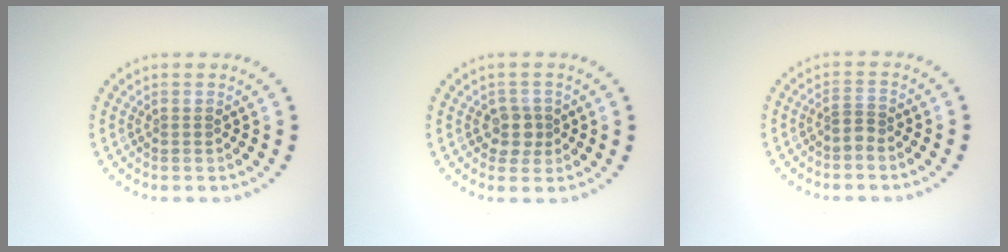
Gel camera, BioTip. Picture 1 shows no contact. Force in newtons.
{"total": 2.0, "press": 1.7, "slide": 1.1}
{"total": 1.1, "press": 0.7, "slide": 0.8}